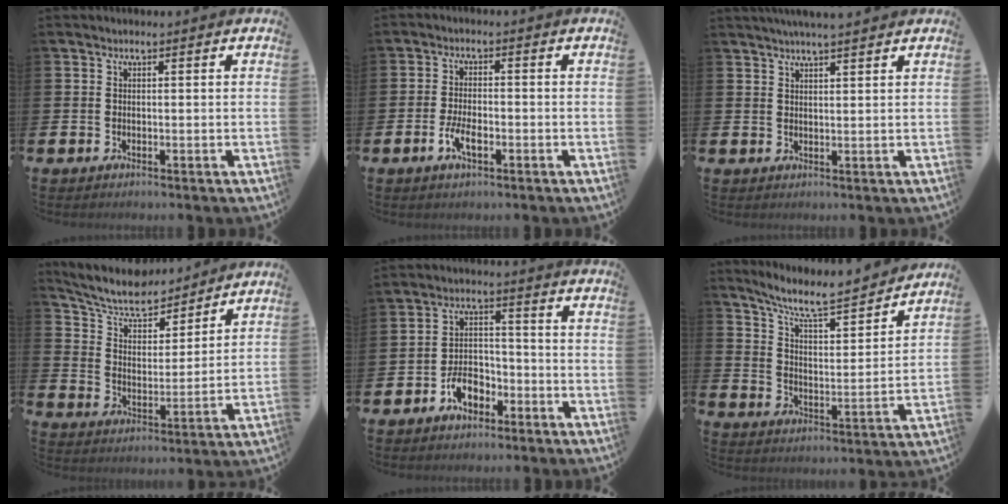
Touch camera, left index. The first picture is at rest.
{"total": 3.6, "force": [-1.2, 1.5, 3.1], "torque": [-0.057, 0.001, -0.023]}
{"total": 3.5, "force": [3.3, -0.1, 1.2], "torque": [-0.020, -0.010, 0.058]}
{"total": 8.2, "force": [7.6, 2.1, 2.3], "torque": [-0.080, -0.050, 0.133]}
{"total": 5.1, "force": [-3.1, 3.0, 2.6], "torque": [-0.052, 0.019, -0.058]}
{"total": 8.5, "force": [7.6, 1.3, 3.4], "torque": [-0.094, -0.056, 0.128]}